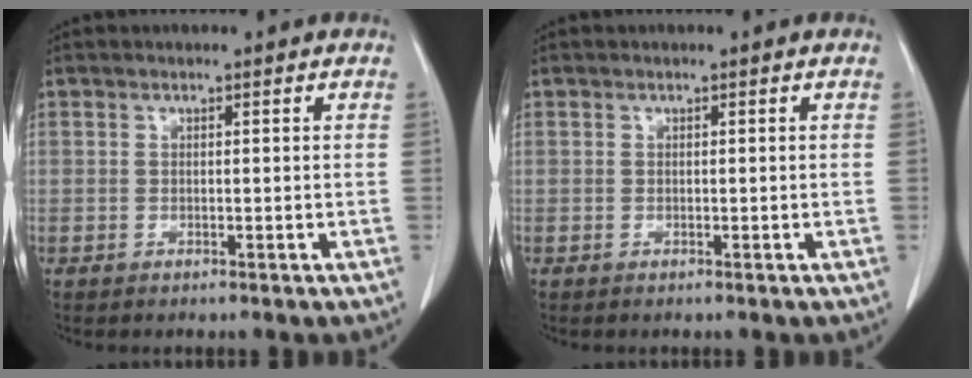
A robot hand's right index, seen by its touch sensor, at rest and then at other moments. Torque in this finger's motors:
{"motor_torque": [0.01, 0.00, 0.02, 0.00]}